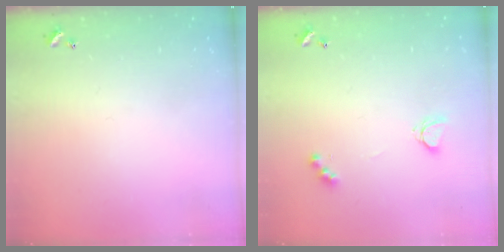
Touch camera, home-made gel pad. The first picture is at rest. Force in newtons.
{"total": 3.2, "press": 3.1, "slide": 0.6}